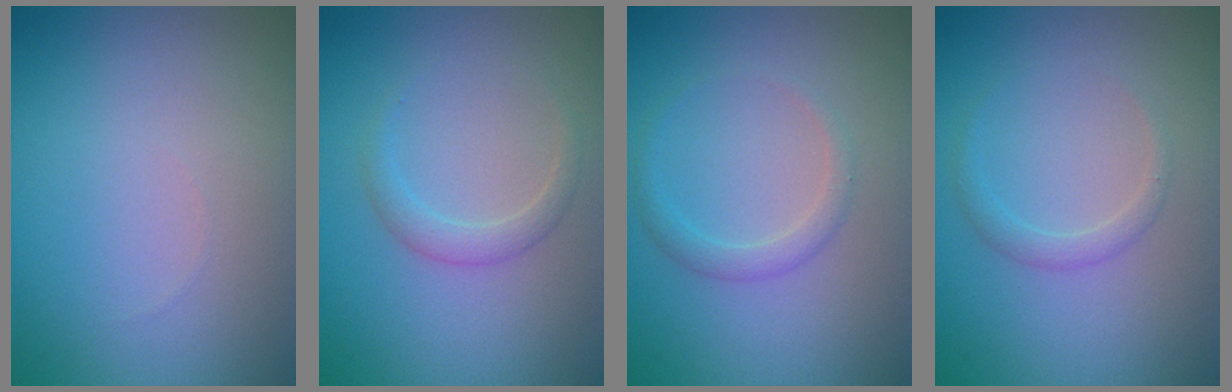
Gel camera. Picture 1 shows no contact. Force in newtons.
{"total": 1.4, "press": 1.4, "slide": 0.0}
{"total": 1.5, "press": 1.5, "slide": 0.0}
{"total": 1.2, "press": 1.2, "slide": 0.1}